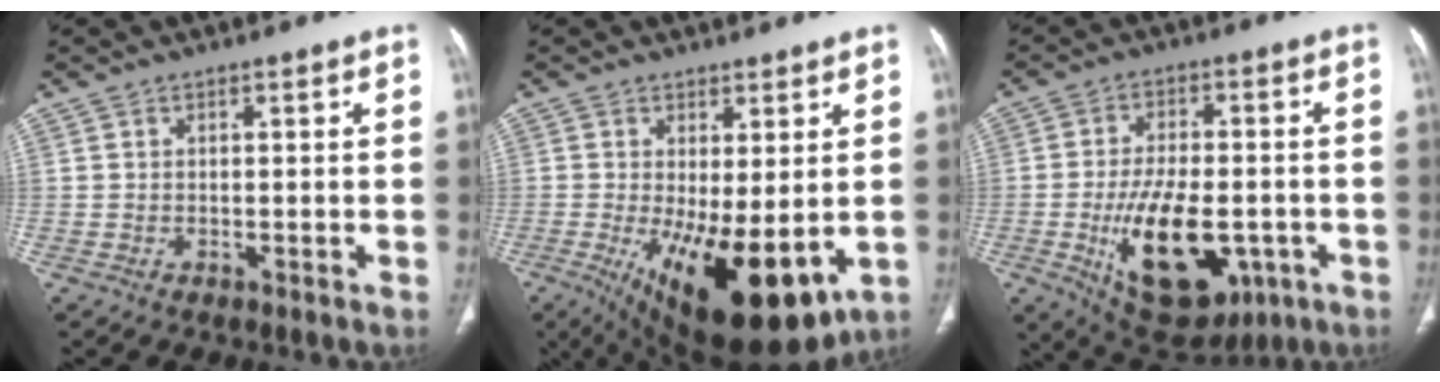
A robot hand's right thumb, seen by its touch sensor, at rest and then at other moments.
{"total": 16.7, "force": [-3.7, 6.7, 14.9], "torque": [-0.225, -0.028, -0.030]}
{"total": 18.2, "force": [-5.3, 9.6, 14.6], "torque": [-0.216, 0.007, -0.059]}